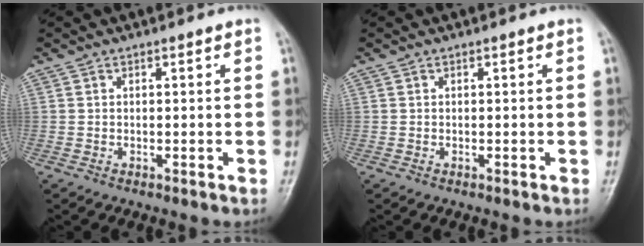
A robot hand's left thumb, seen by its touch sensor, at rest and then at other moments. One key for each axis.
{"total": 0.0}